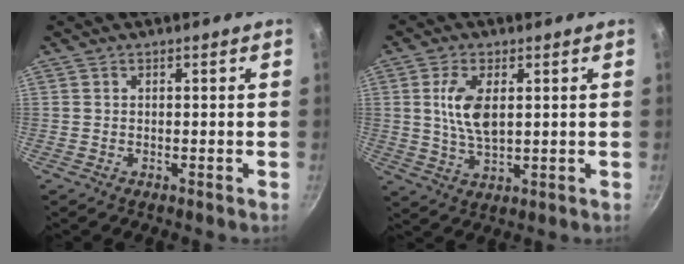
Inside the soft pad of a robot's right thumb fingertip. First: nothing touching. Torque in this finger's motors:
{"motor_torque": [0.65, 0.41, 1.18, 0.17, 0.09]}